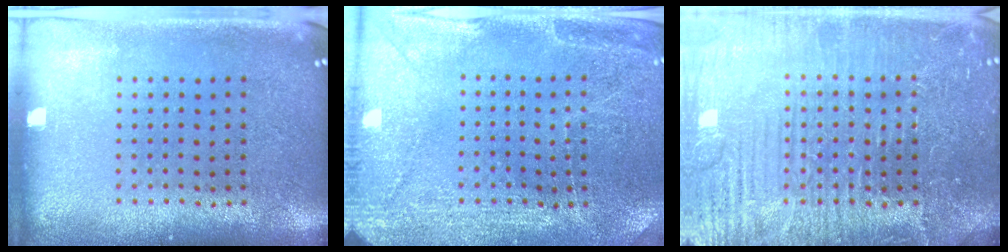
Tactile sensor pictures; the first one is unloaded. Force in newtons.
{"total": 2.8, "press": 2.8, "slide": 0.4}
{"total": 4.7, "press": 4.7, "slide": 0.6}